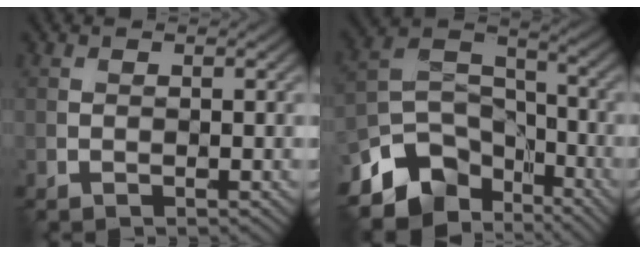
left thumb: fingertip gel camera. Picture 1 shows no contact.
{"total": 12.9, "force": [-8.5, 7.6, 6.2], "torque": [-0.147, -0.019, -0.157]}